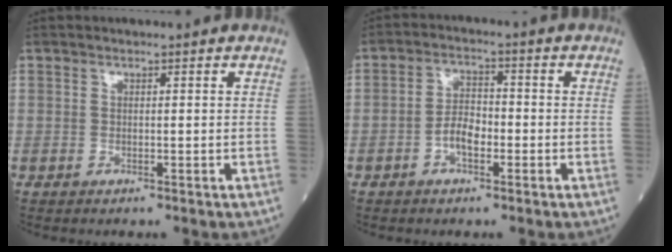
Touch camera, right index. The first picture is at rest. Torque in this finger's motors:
{"motor_torque": [0.88, -0.34, 0.41, 0.10]}